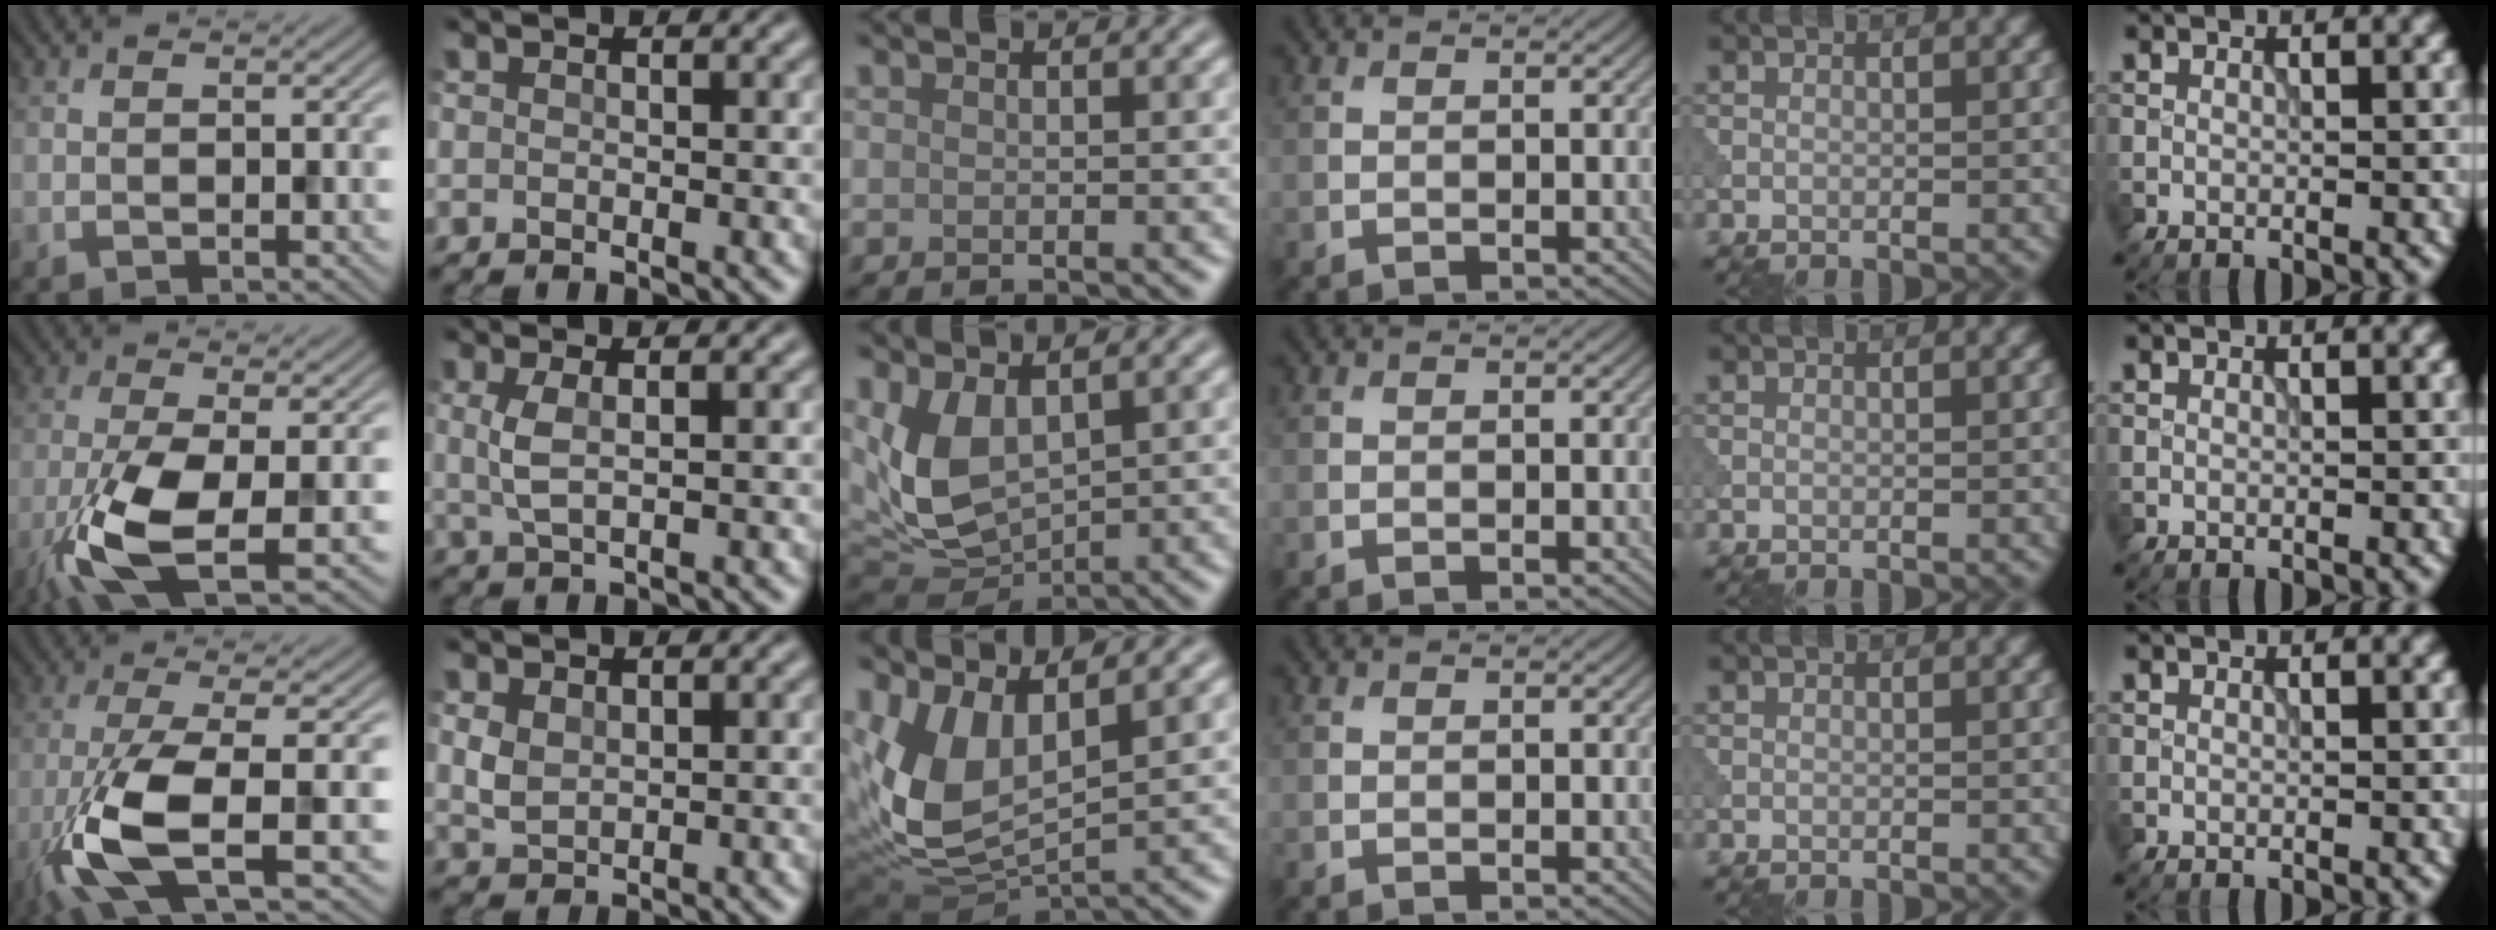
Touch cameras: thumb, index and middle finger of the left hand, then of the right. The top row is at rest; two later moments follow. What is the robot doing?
{"motion": "wipe", "object": "makeup brush"}